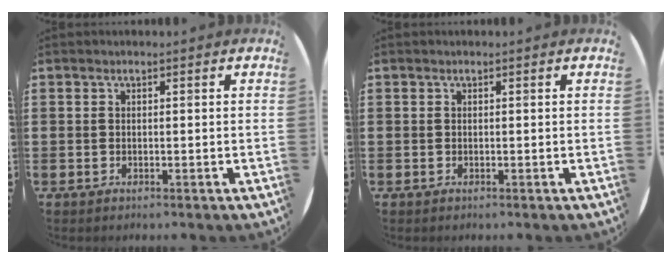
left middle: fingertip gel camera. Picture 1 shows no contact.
{"total": 0.0}